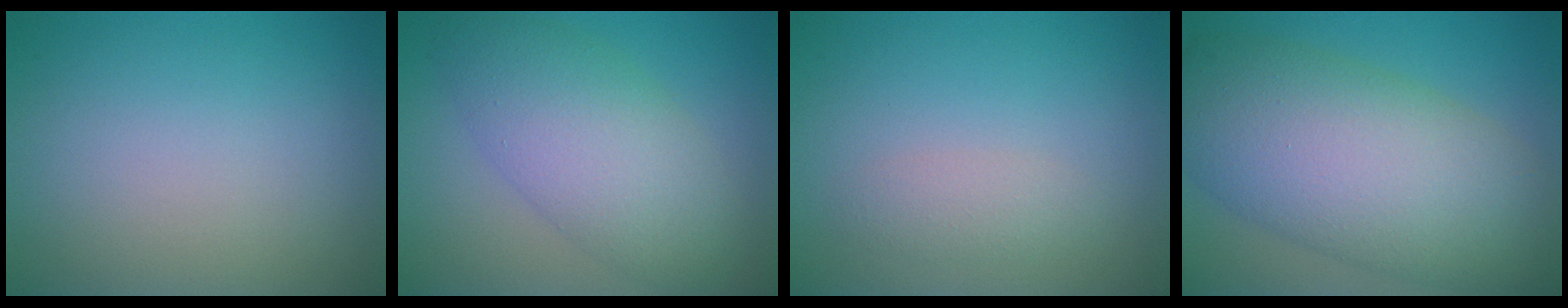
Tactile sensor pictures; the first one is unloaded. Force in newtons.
{"total": 6.9, "press": 6.9, "slide": 0.2}
{"total": 1.5, "press": 1.5, "slide": 0.1}
{"total": 12.3, "press": 12.3, "slide": 0.4}